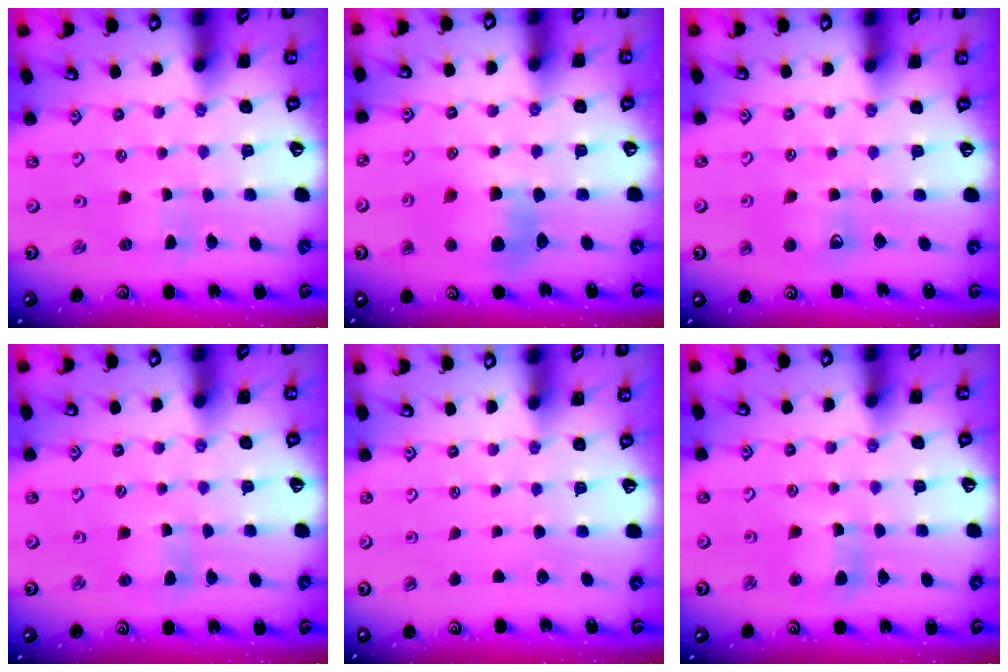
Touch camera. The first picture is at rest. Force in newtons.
{"total": 7.0, "press": 7.0, "slide": 0.6}
{"total": 5.7, "press": 5.7, "slide": 0.6}
{"total": 0.7, "press": 0.7, "slide": 0.1}
{"total": 0.0}
{"total": 4.0, "press": 4.0, "slide": 0.4}